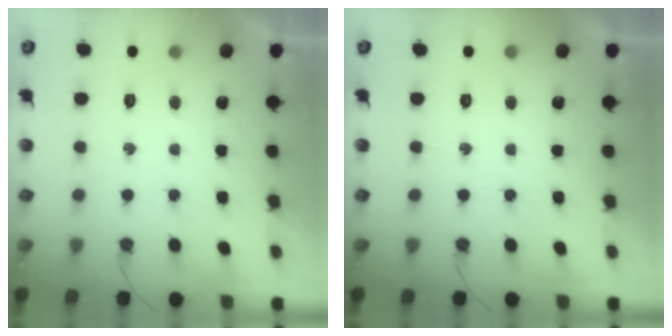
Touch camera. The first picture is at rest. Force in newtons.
{"total": 0.0}